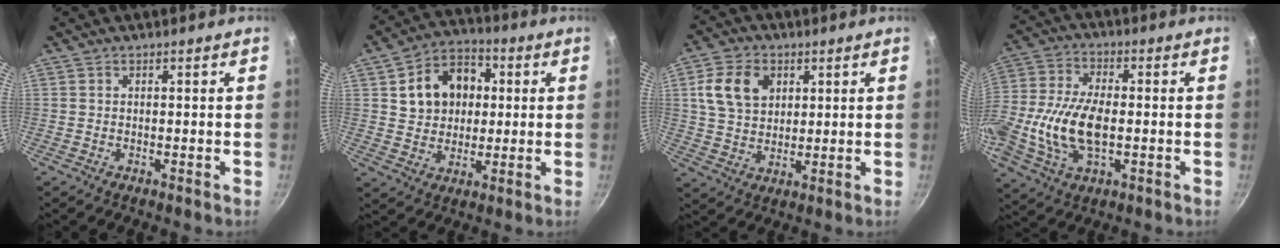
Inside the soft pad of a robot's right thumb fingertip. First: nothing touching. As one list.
[{"total": 12.9, "force": [2.6, 10.2, 7.4], "torque": [-0.090, 0.014, 0.039]}, {"total": 10.4, "force": [3.3, 7.6, 6.2], "torque": [-0.094, -0.001, 0.060]}, {"total": 15.4, "force": [-2.0, 8.4, 12.8], "torque": [-0.256, 0.018, -0.047]}]